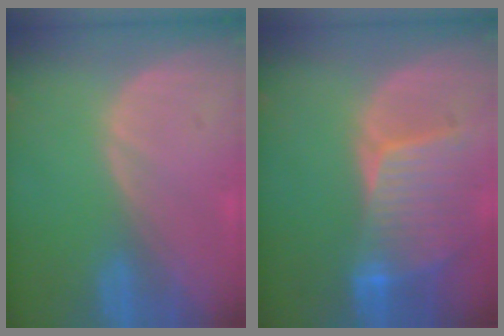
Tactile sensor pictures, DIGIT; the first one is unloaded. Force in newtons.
{"total": 8.6, "press": 7.7, "slide": 3.8}